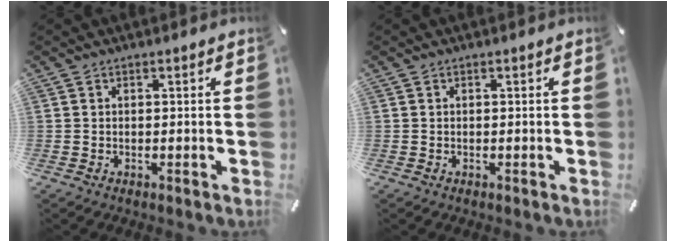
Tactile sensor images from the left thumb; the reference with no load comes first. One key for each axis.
{"total": 0.0}